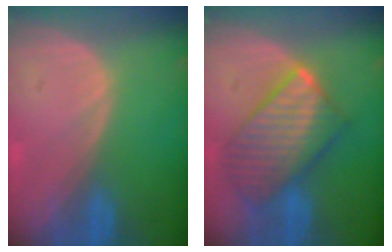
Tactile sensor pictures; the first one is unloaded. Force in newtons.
{"total": 10.2, "press": 10.2, "slide": 0.7}